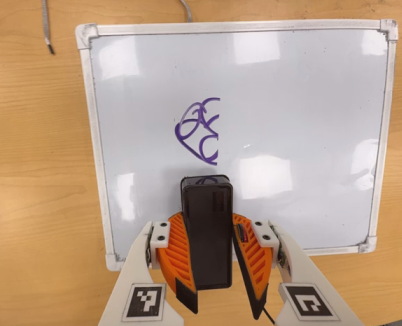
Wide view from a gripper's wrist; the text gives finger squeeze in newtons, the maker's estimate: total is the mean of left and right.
{"total": 10.1, "left": 9.9, "right": 10.4}